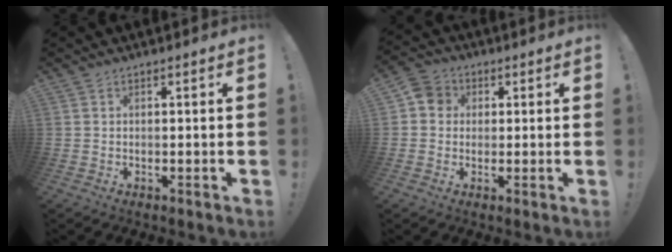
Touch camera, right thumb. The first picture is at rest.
{"total": 5.3, "force": [0.7, 4.8, 2.0], "torque": [-0.026, 0.007, 0.014]}